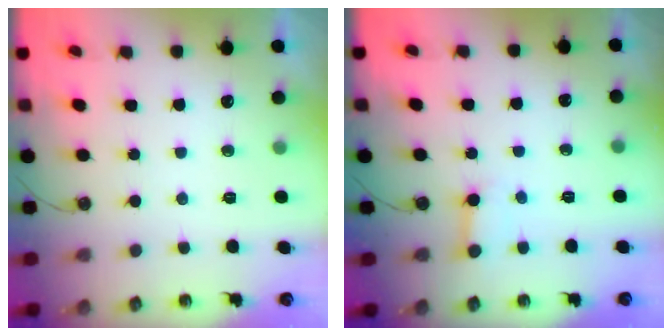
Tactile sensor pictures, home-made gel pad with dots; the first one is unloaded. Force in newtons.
{"total": 3.4, "press": 3.3, "slide": 0.5}